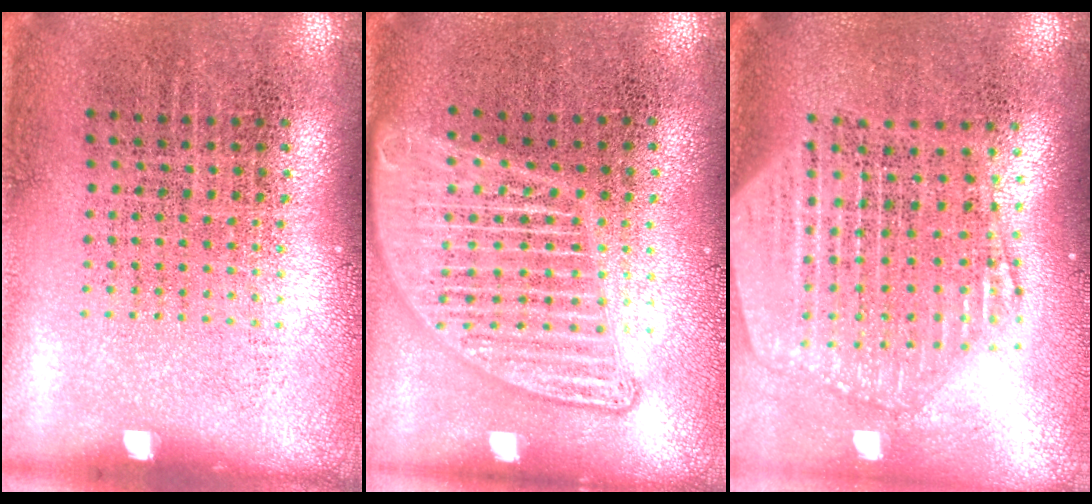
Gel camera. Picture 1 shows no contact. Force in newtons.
{"total": 1.8, "press": 1.8, "slide": 0.3}
{"total": 2.5, "press": 2.1, "slide": 1.3}